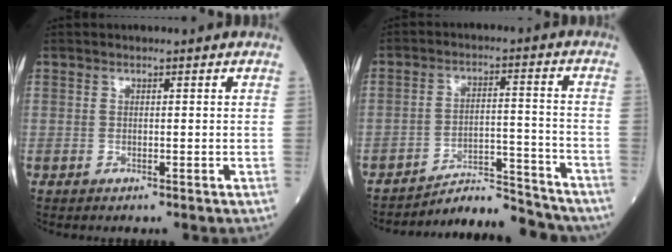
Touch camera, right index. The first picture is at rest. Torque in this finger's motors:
{"motor_torque": [-0.07, -1.43, 0.14, 0.01]}